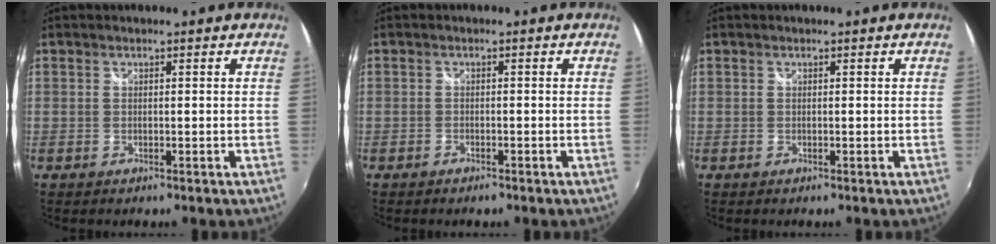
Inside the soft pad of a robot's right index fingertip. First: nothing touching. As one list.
[{"total": 1.5, "force": [-1.2, 0.7, 0.5], "torque": [-0.013, -0.004, -0.022]}, {"total": 0.0}]